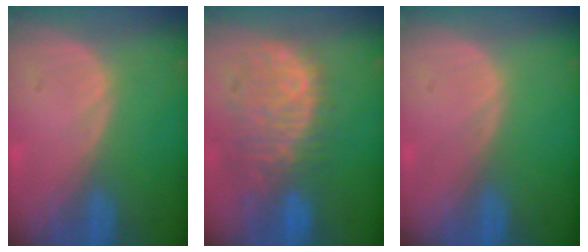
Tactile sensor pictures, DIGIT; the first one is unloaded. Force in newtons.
{"total": 11.1, "press": 9.6, "slide": 5.5}
{"total": 0.0}